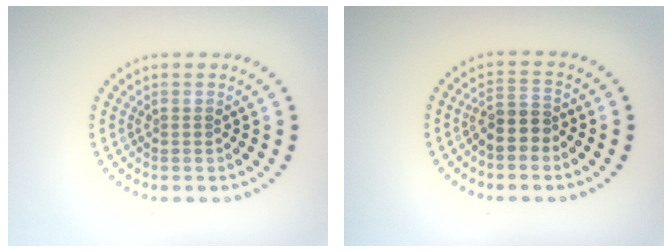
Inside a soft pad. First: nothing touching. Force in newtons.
{"total": 2.6, "press": 2.3, "slide": 1.2}